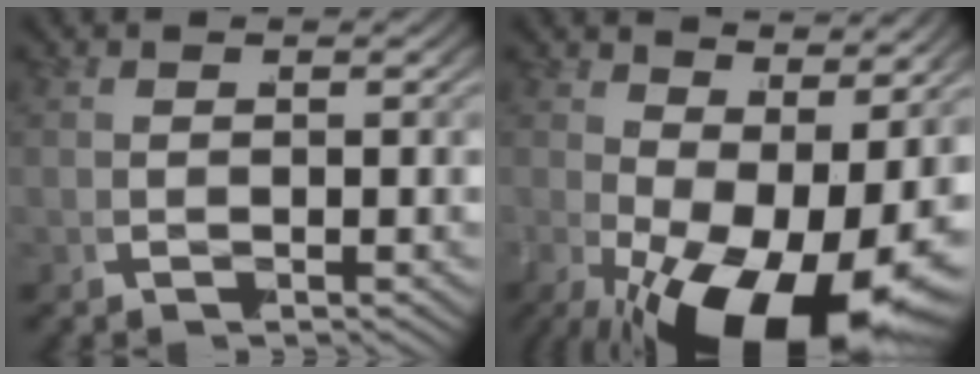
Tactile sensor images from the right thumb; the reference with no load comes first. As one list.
[{"total": 11.6, "force": [-2.2, 5.8, 9.8], "torque": [-0.139, -0.047, -0.007]}]